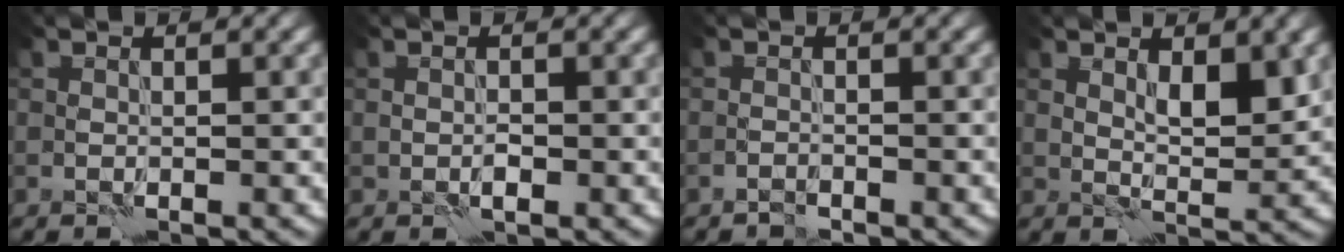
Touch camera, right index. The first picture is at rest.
{"total": 0.9, "force": [-0.4, 0.4, 0.6], "torque": [-0.009, 0.002, -0.008]}
{"total": 1.1, "force": [-1.0, 0.3, 0.1], "torque": [0.001, 0.004, -0.022]}
{"total": 3.0, "force": [1.3, 1.0, 2.4], "torque": [-0.040, -0.002, 0.026]}